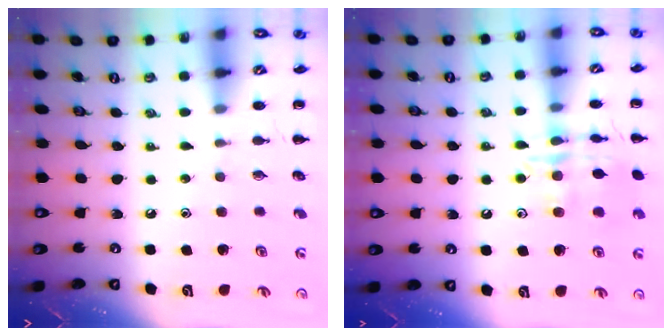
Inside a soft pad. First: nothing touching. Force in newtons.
{"total": 14.0, "press": 13.9, "slide": 0.7}